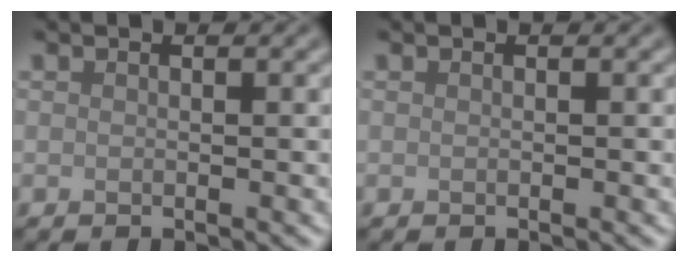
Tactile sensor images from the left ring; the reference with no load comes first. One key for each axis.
{"total": 0.0}